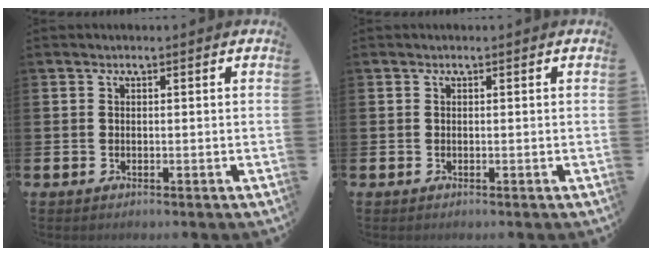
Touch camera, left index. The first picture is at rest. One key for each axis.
{"total": 0.0}